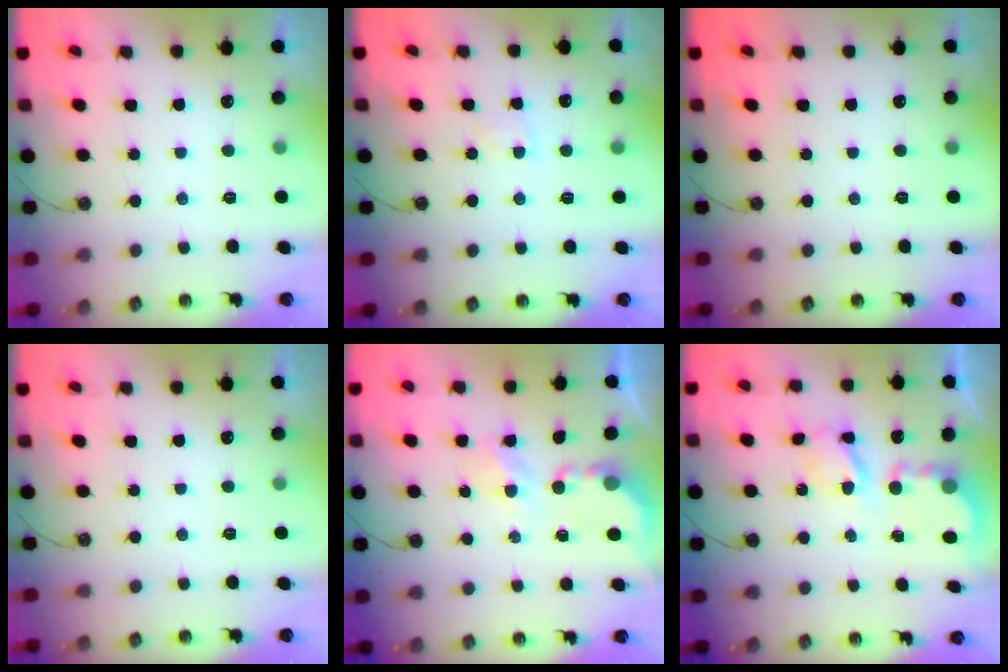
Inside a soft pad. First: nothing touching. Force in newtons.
{"total": 3.1, "press": 3.1, "slide": 0.4}
{"total": 0.0}
{"total": 0.0}
{"total": 3.8, "press": 3.8, "slide": 0.4}
{"total": 6.0, "press": 6.0, "slide": 0.4}